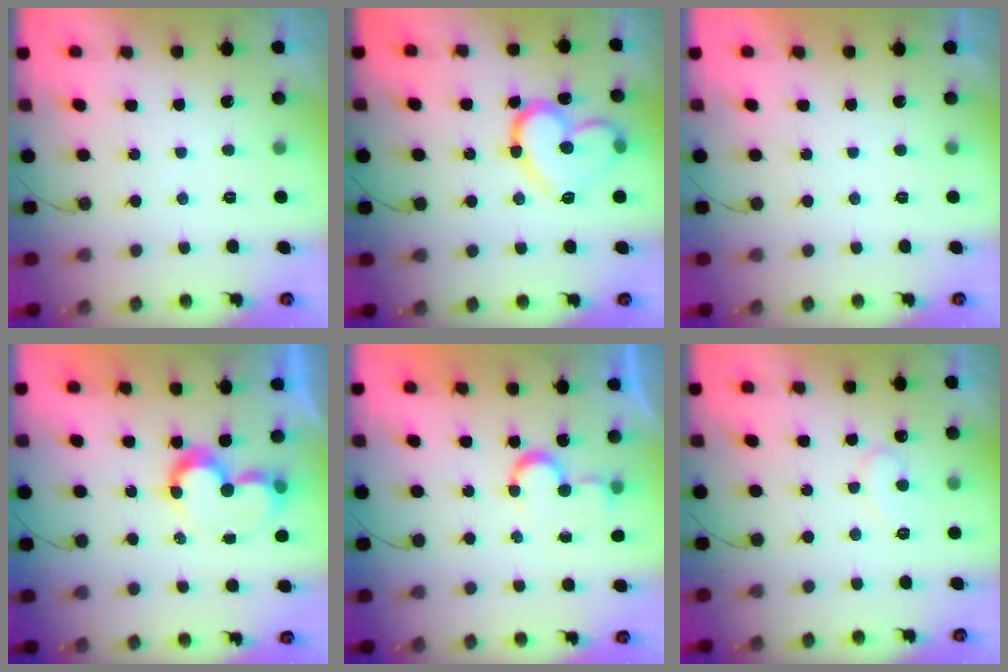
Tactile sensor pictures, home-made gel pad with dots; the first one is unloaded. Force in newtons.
{"total": 16.1, "press": 16.1, "slide": 1.7}
{"total": 1.7, "press": 1.7, "slide": 0.1}
{"total": 8.8, "press": 8.8, "slide": 0.7}
{"total": 5.6, "press": 5.6, "slide": 0.4}
{"total": 7.5, "press": 7.5, "slide": 0.4}